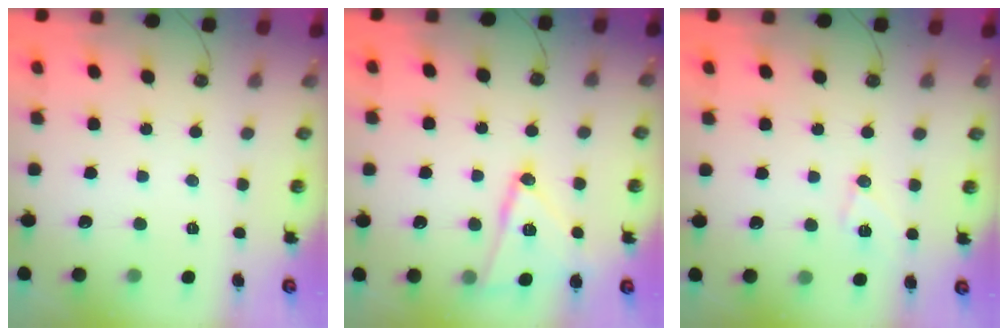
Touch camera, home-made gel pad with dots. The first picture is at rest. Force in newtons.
{"total": 14.7, "press": 14.7, "slide": 0.5}
{"total": 8.3, "press": 8.2, "slide": 1.1}